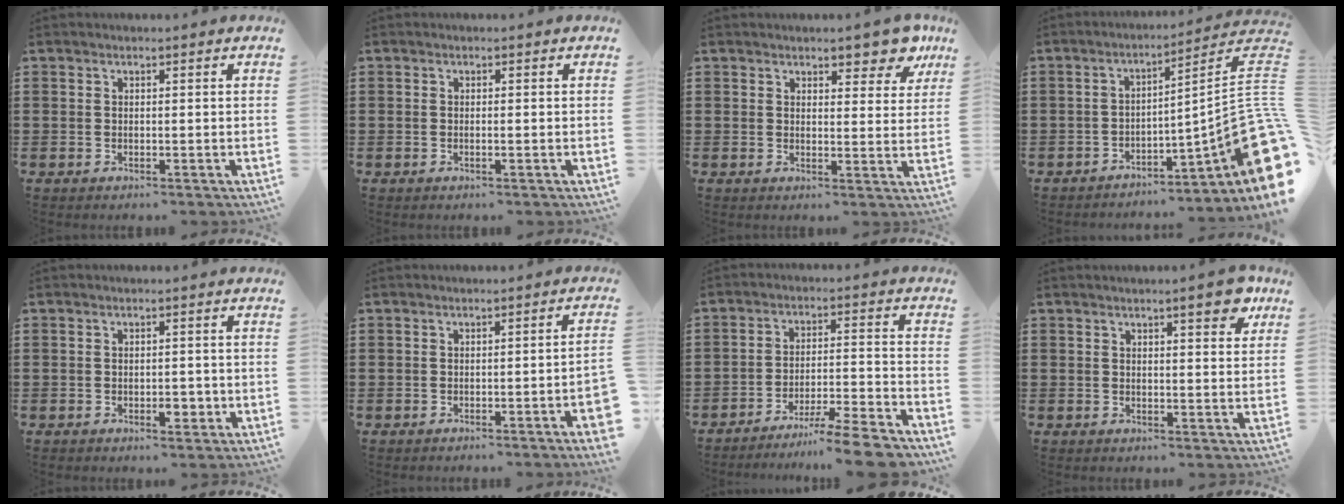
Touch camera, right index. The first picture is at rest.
{"total": 0.5, "force": [-0.2, -0.1, 0.4], "torque": [-0.008, -0.003, -0.003]}
{"total": 5.6, "force": [4.6, 2.0, 2.4], "torque": [-0.038, -0.011, 0.081]}
{"total": 11.3, "force": [-2.3, 3.0, 10.7], "torque": [-0.144, -0.019, -0.044]}
{"total": 2.7, "force": [-0.9, 1.3, 2.2], "torque": [-0.033, -0.003, -0.018]}
{"total": 2.6, "force": [-1.4, -0.1, 2.2], "torque": [-0.032, -0.004, -0.025]}
{"total": 8.1, "force": [-7.2, -0.3, 3.7], "torque": [-0.058, 0.002, -0.139]}
{"total": 4.9, "force": [3.0, 1.2, 3.8], "torque": [-0.041, -0.008, 0.042]}